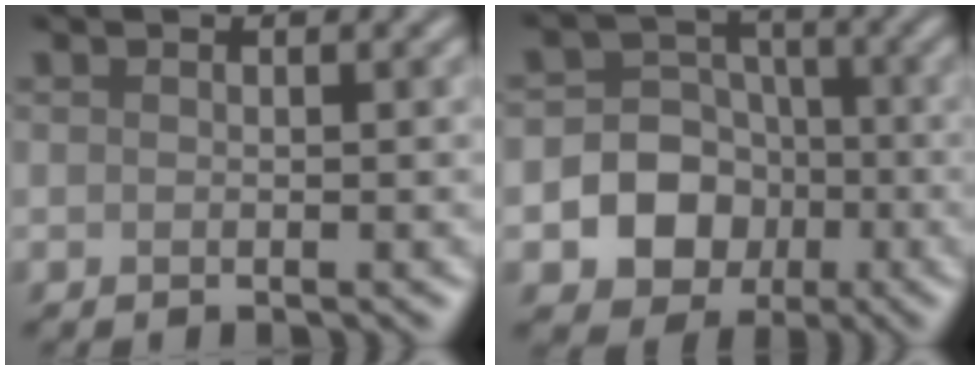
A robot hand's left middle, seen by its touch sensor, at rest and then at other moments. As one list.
[{"total": 8.2, "force": [-2.5, 7.3, 2.7], "torque": [-0.028, 0.004, -0.067]}]